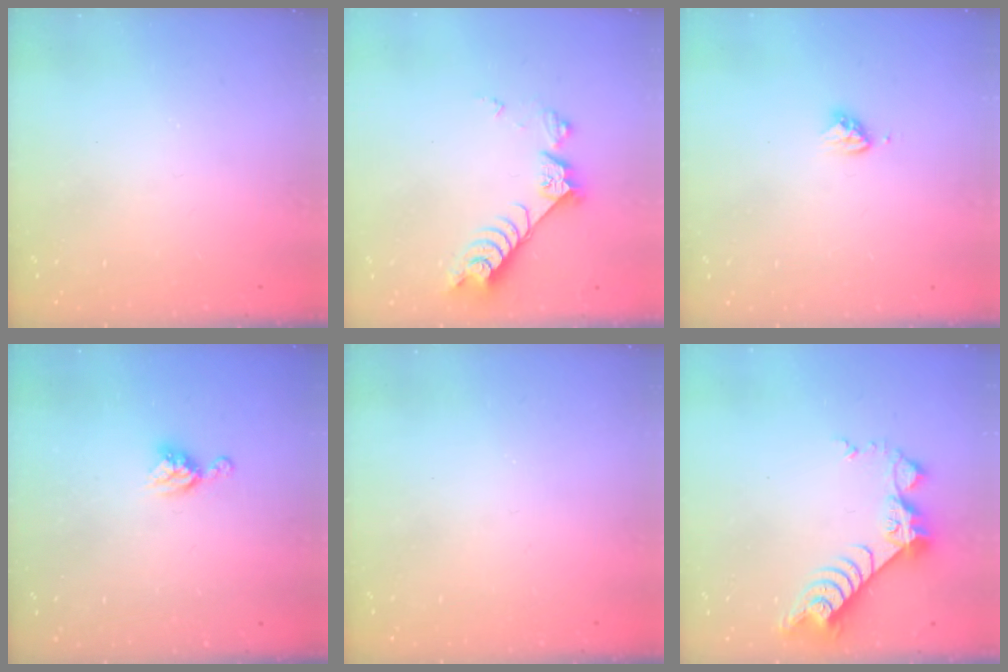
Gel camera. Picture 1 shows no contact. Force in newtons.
{"total": 8.0, "press": 8.0, "slide": 0.9}
{"total": 3.6, "press": 3.6, "slide": 0.7}
{"total": 6.7, "press": 6.7, "slide": 0.5}
{"total": 0.0}
{"total": 8.4, "press": 8.3, "slide": 0.8}